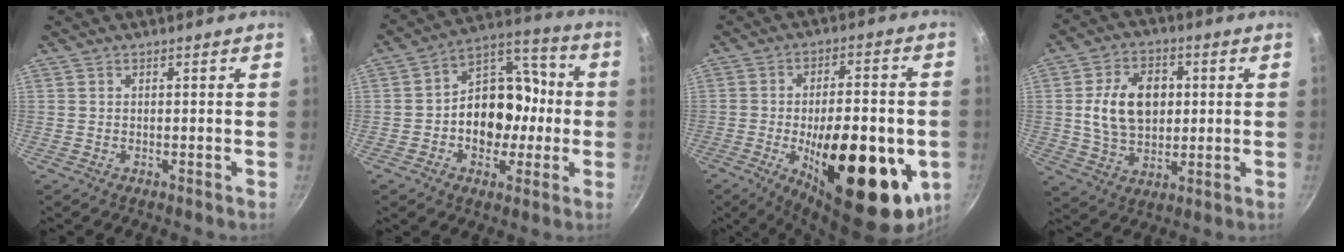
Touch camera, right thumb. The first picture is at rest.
{"total": 15.8, "force": [-1.9, 12.0, 10.1], "torque": [-0.098, 0.049, -0.038]}
{"total": 26.4, "force": [-6.3, 11.1, 23.1], "torque": [-0.307, 0.001, -0.080]}
{"total": 13.2, "force": [1.6, 9.3, 9.2], "torque": [-0.131, 0.002, 0.028]}